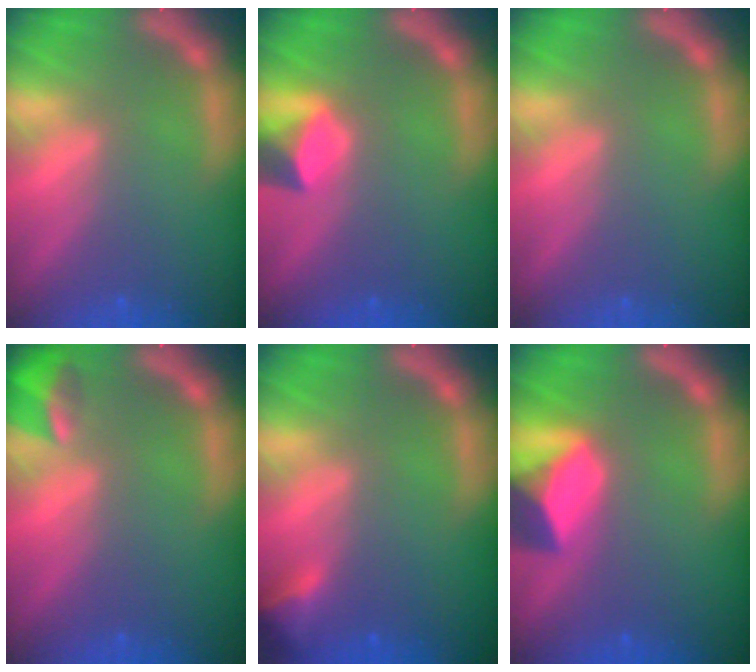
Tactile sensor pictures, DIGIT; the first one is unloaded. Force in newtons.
{"total": 3.0}
{"total": 0.0}
{"total": 2.9}
{"total": 2.4}
{"total": 6.4}